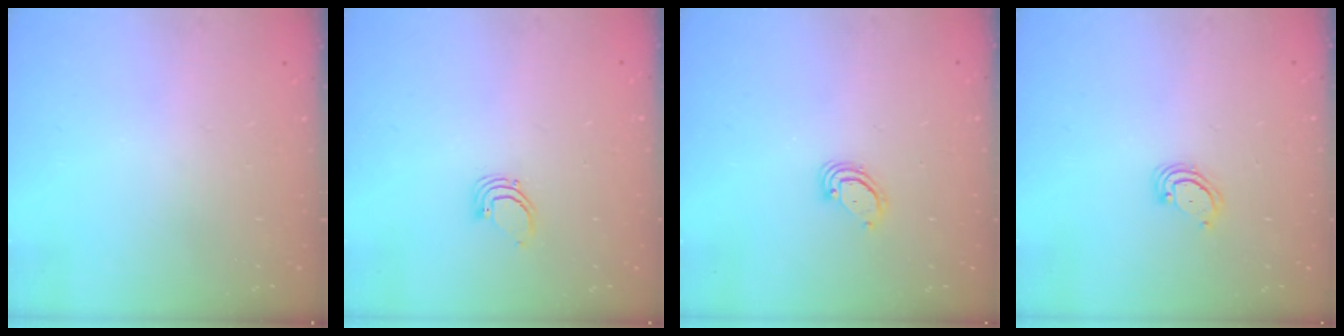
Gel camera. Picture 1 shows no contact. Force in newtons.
{"total": 2.5, "press": 2.5, "slide": 0.1}
{"total": 2.8, "press": 2.8, "slide": 0.3}
{"total": 3.3, "press": 3.3, "slide": 0.4}